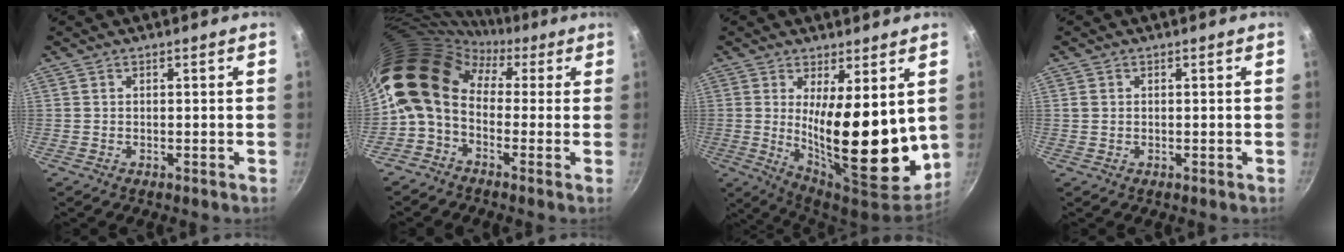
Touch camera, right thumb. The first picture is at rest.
{"total": 15.6, "force": [1.7, 11.4, 10.5], "torque": [-0.182, 0.032, 0.003]}
{"total": 18.3, "force": [2.2, 6.5, 17.0], "torque": [-0.220, -0.047, 0.047]}
{"total": 1.2, "force": [0.3, 1.1, 0.5], "torque": [-0.008, 0.003, 0.004]}